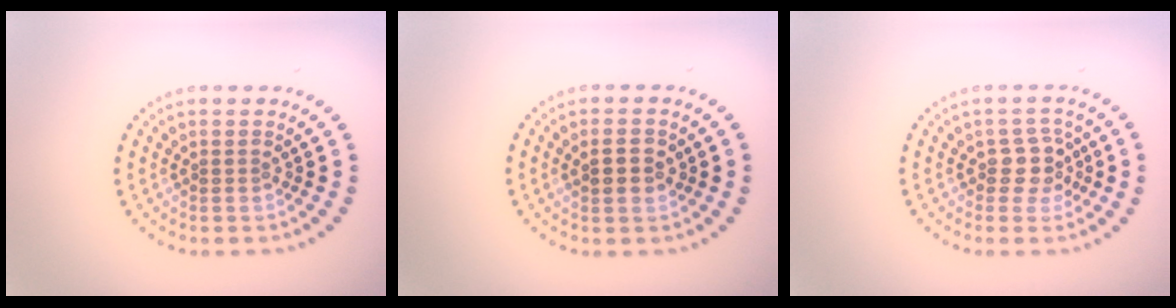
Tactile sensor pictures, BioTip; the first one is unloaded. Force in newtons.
{"total": 2.0, "press": 2.0, "slide": 0.2}
{"total": 2.4, "press": 2.1, "slide": 1.2}